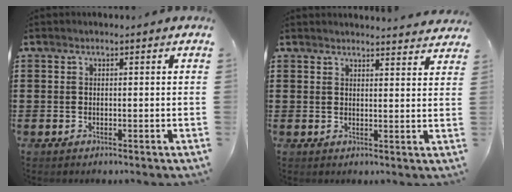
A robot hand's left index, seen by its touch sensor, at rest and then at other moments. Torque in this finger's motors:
{"motor_torque": [1.91, -0.23, -0.24, 0.05]}